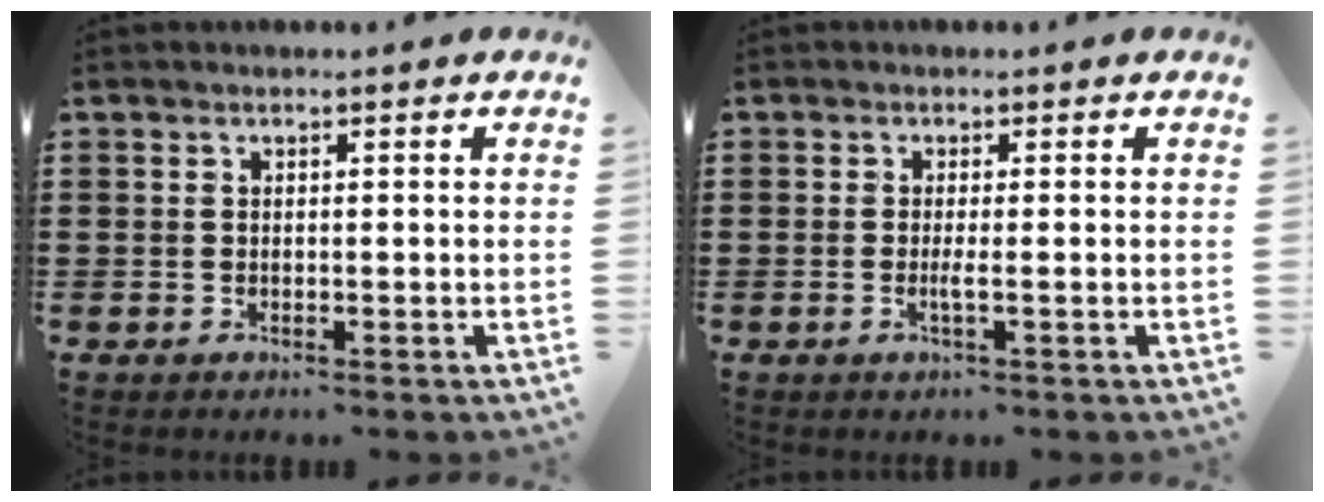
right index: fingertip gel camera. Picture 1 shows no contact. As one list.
[{"total": 1.9, "force": [-0.5, -0.1, 1.8], "torque": [-0.038, -0.008, -0.013]}]